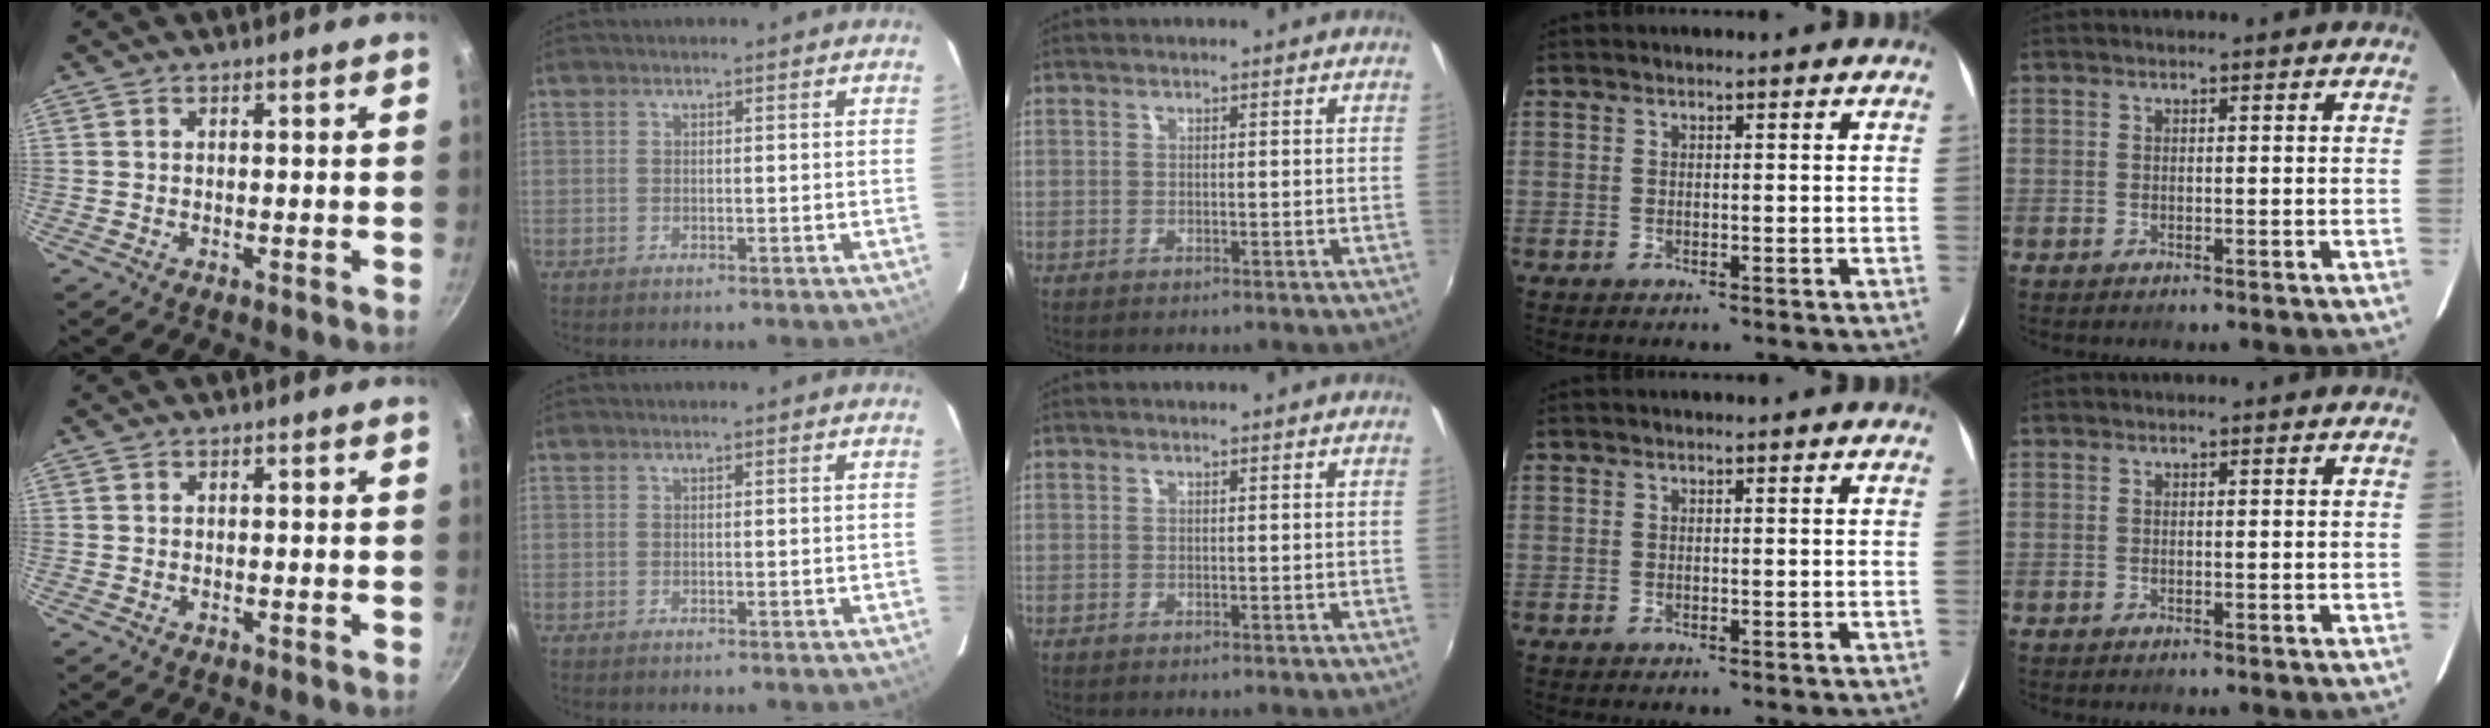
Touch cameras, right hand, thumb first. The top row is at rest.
{}